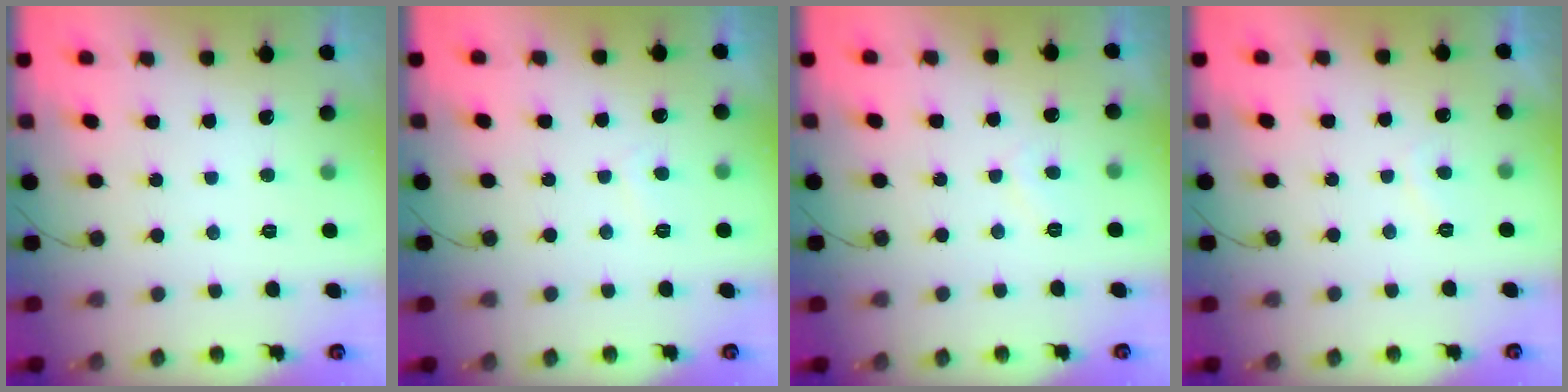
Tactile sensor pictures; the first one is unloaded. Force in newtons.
{"total": 0.8, "press": 0.7, "slide": 0.4}
{"total": 3.1, "press": 3.0, "slide": 0.6}
{"total": 1.3, "press": 1.1, "slide": 0.7}